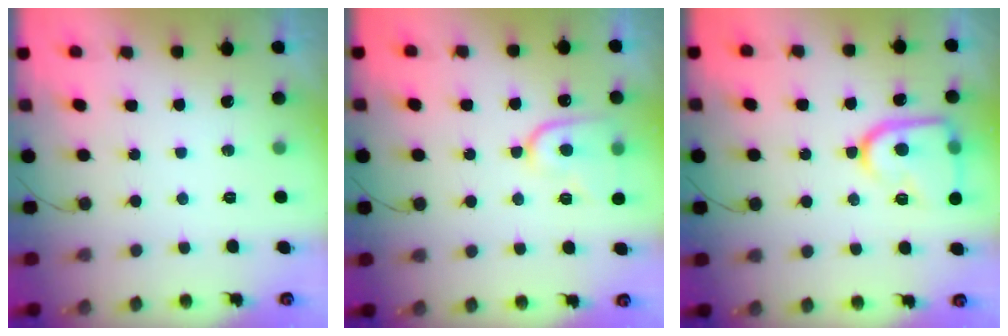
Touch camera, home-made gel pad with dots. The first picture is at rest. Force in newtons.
{"total": 11.2, "press": 11.1, "slide": 1.1}
{"total": 14.8, "press": 14.7, "slide": 1.2}